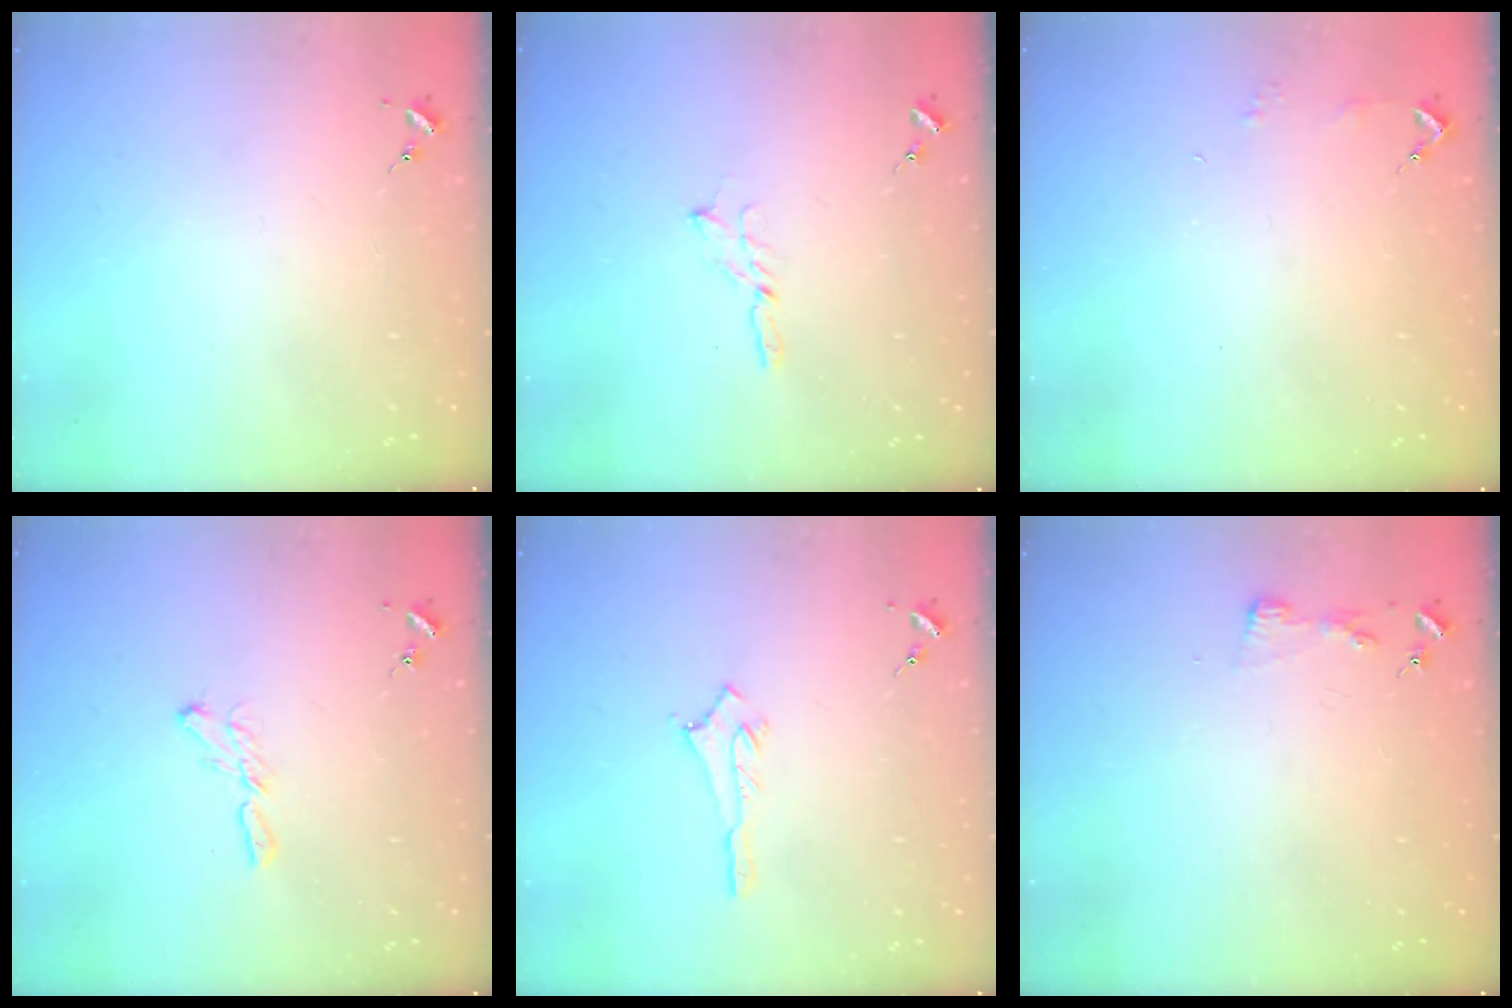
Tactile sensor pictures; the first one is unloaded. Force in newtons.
{"total": 3.5, "press": 3.5, "slide": 0.1}
{"total": 2.9, "press": 2.8, "slide": 0.3}
{"total": 5.6, "press": 5.6, "slide": 0.2}
{"total": 2.9, "press": 2.9, "slide": 0.2}
{"total": 3.1, "press": 3.1, "slide": 0.4}